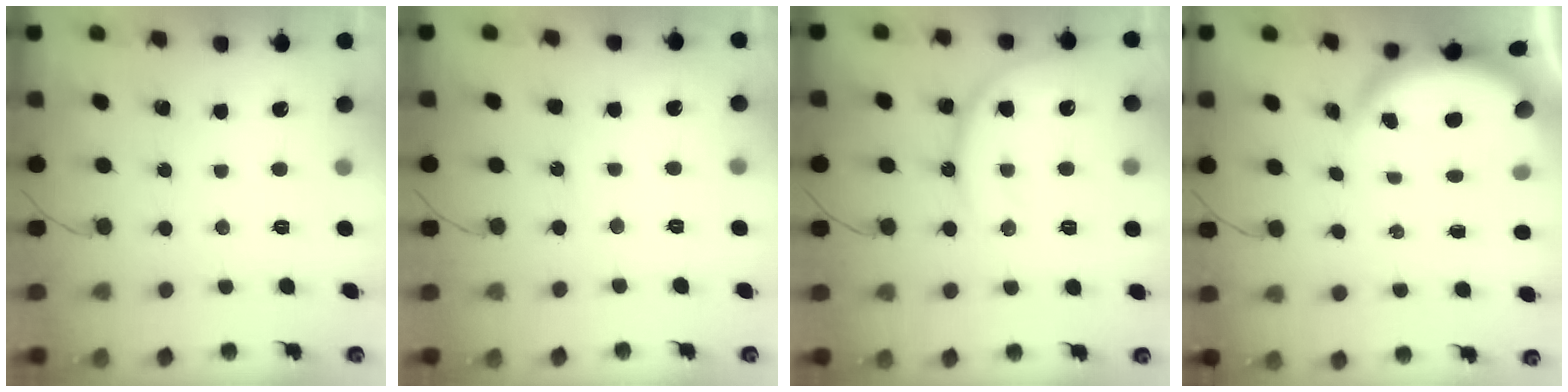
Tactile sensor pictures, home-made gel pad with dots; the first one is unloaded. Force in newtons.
{"total": 5.3, "press": 5.3, "slide": 0.6}
{"total": 14.1, "press": 14.1, "slide": 1.3}
{"total": 3.8, "press": 3.8, "slide": 0.2}